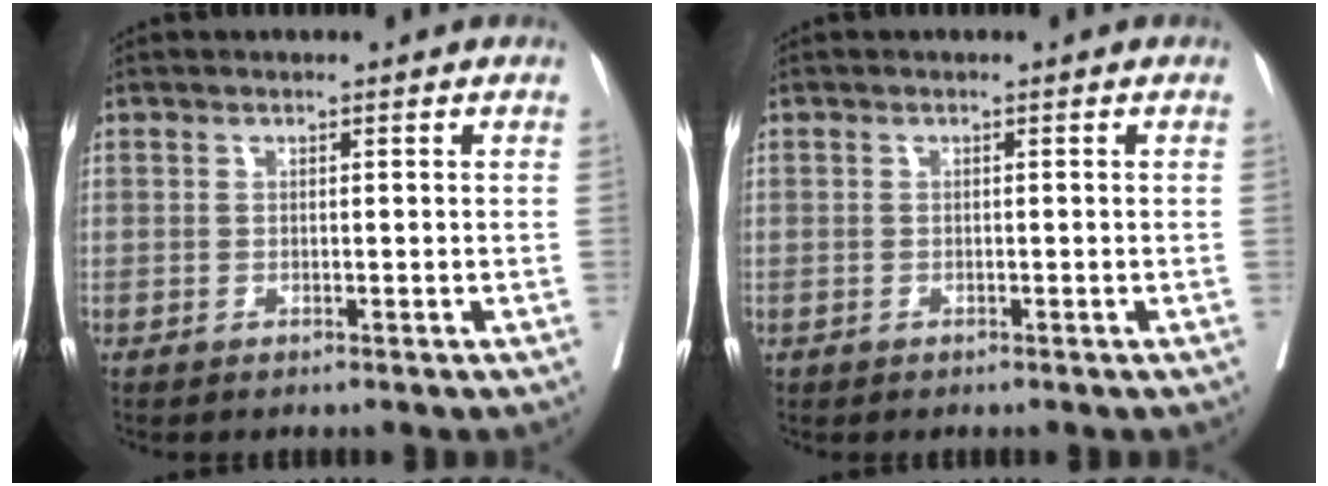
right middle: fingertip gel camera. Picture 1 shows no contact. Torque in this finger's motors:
{"motor_torque": [1.10, -1.04, 0.70, 0.21]}